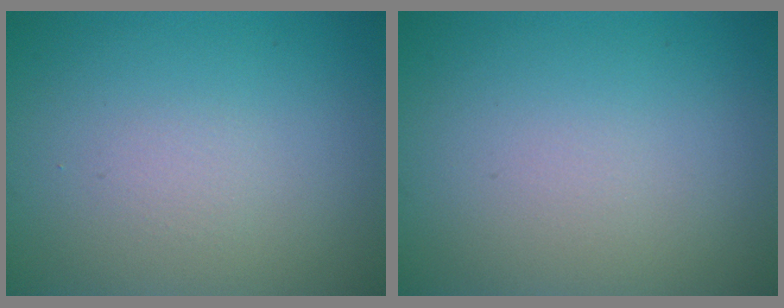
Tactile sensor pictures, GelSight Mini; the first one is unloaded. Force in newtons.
{"total": 0.0}